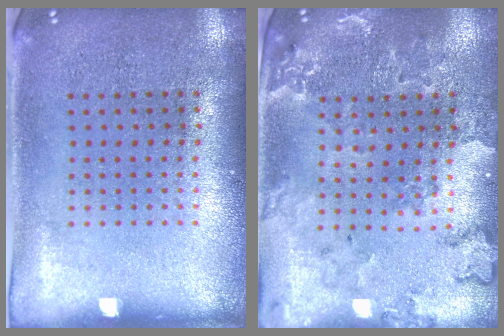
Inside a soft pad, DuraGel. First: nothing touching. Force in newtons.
{"total": 0.7, "press": 0.7, "slide": 0.2}